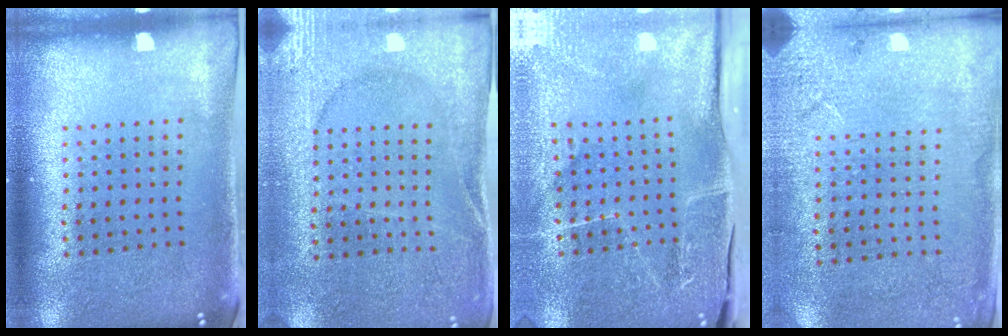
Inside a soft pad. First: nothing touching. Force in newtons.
{"total": 2.7, "press": 2.7, "slide": 0.3}
{"total": 4.1, "press": 3.8, "slide": 1.4}
{"total": 2.6, "press": 2.3, "slide": 1.0}